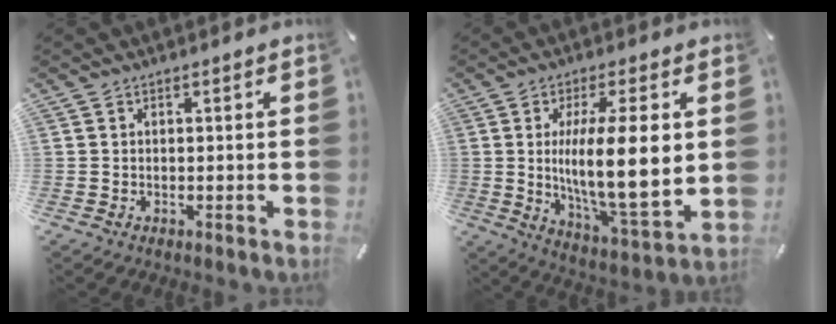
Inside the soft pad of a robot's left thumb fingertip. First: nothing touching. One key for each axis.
{"total": 18.1, "fx": 2.1, "fy": 5.1, "fz": 17.3, "tx": -0.299, "ty": -0.023, "tz": 0.021}